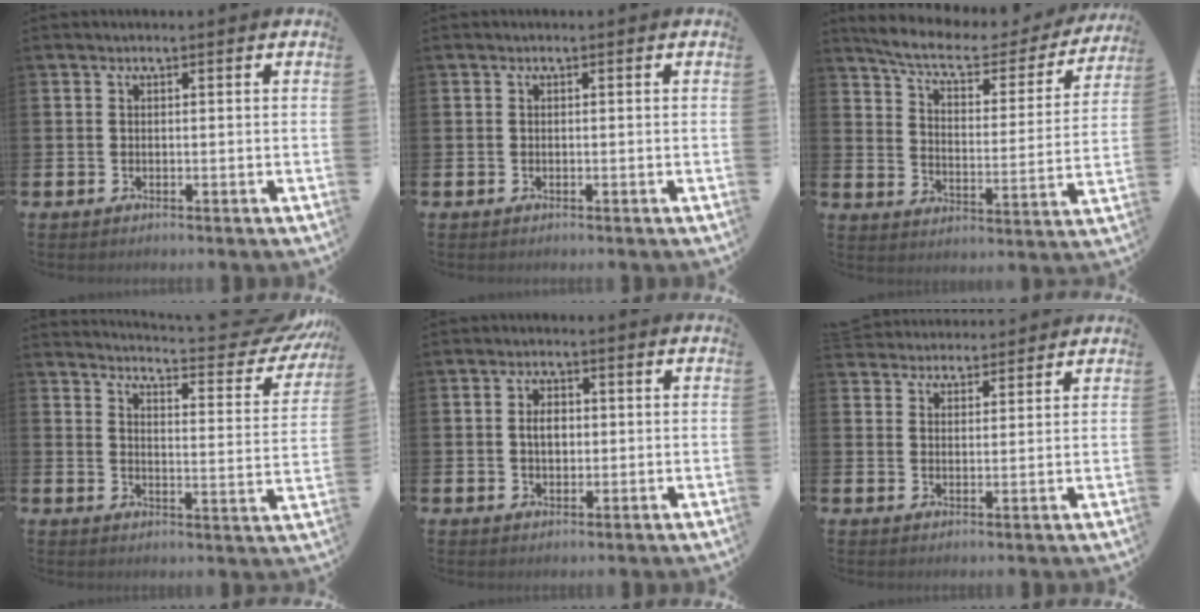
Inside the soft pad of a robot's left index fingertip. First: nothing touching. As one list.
[{"total": 0.0}, {"total": 7.5, "force": [6.5, 1.9, 3.2], "torque": [-0.085, -0.045, 0.106]}, {"total": 5.1, "force": [4.8, 0.2, 1.8], "torque": [-0.034, -0.052, 0.071]}, {"total": 3.1, "force": [0.4, 2.0, 2.3], "torque": [-0.015, -0.004, -0.001]}, {"total": 3.9, "force": [3.8, 0.8, -0.5], "torque": [-0.011, -0.016, 0.071]}]